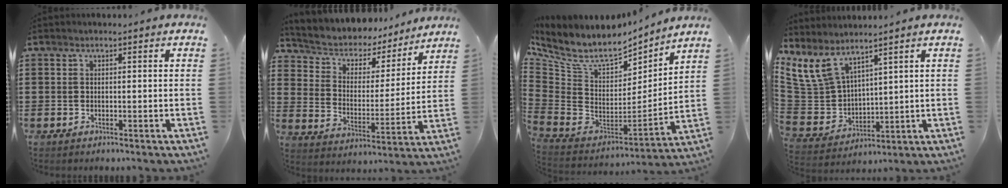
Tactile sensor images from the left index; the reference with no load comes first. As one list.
[{"total": 4.9, "force": [4.1, 2.6, 0.5], "torque": [-0.042, -0.030, 0.066]}, {"total": 9.0, "force": [6.7, 3.5, 4.8], "torque": [-0.118, -0.054, 0.117]}, {"total": 7.5, "force": [5.3, 3.5, 4.0], "torque": [-0.125, -0.036, 0.094]}]